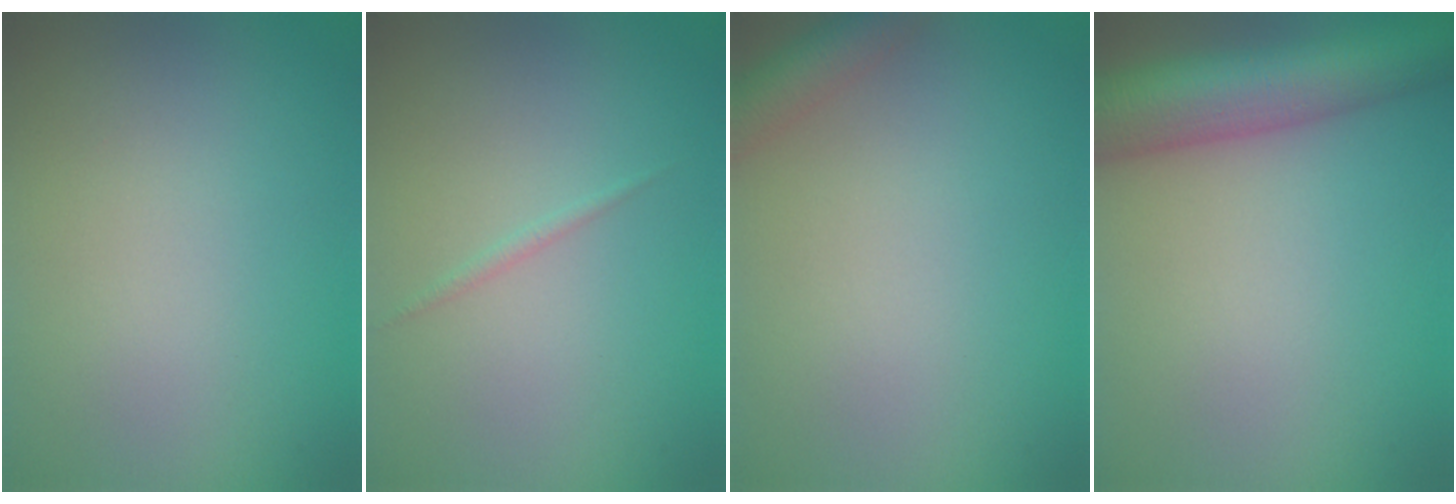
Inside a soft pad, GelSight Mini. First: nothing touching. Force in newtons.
{"total": 0.6, "press": 0.6, "slide": 0.1}
{"total": 2.9, "press": 2.9, "slide": 0.2}
{"total": 8.2, "press": 8.2, "slide": 0.4}